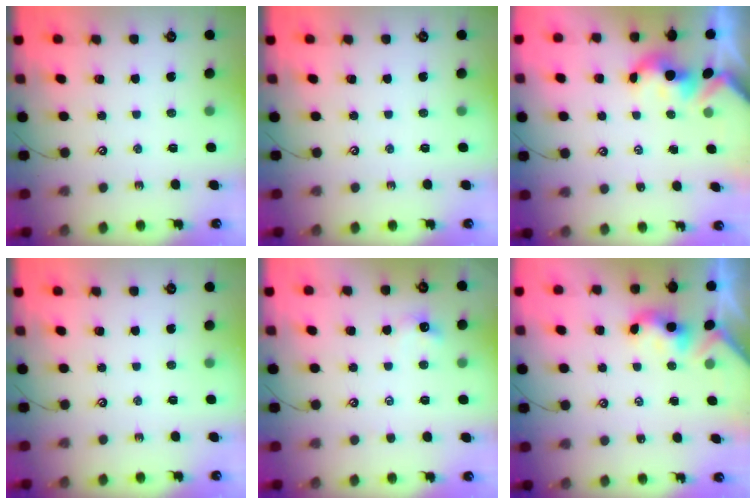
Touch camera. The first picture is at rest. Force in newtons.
{"total": 0.0}
{"total": 1.7, "press": 1.6, "slide": 0.2}
{"total": 0.0}
{"total": 0.7, "press": 0.6, "slide": 0.4}
{"total": 2.1, "press": 2.1, "slide": 0.2}